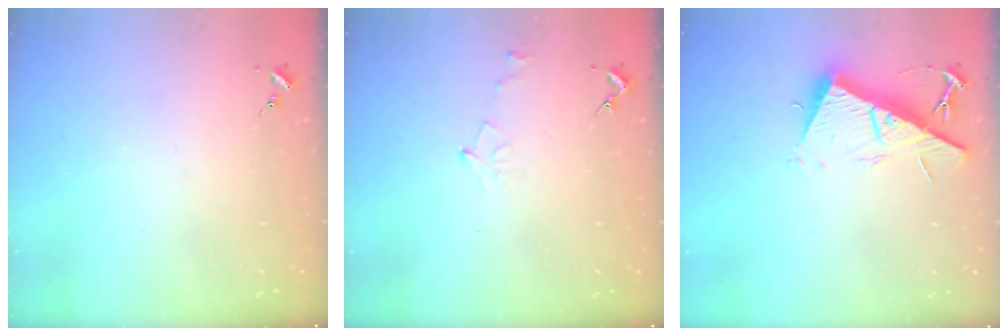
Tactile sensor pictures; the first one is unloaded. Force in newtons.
{"total": 4.9, "press": 4.9, "slide": 0.6}
{"total": 15.0, "press": 14.9, "slide": 0.4}